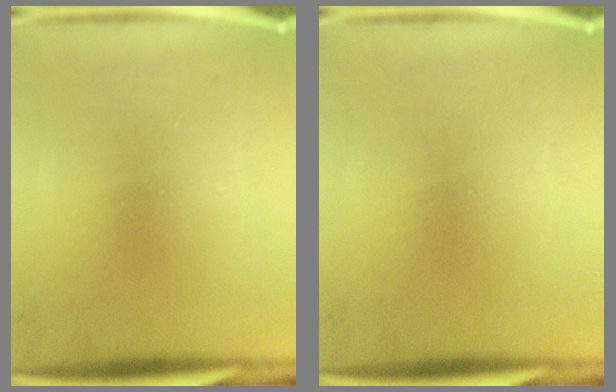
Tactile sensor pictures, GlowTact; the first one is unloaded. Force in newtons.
{"total": 0.0}